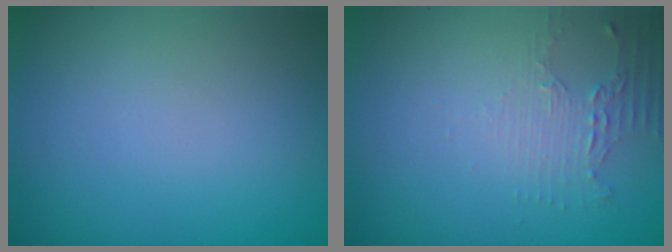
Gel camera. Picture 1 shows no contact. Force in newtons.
{"total": 2.0, "press": 1.5, "slide": 1.3}